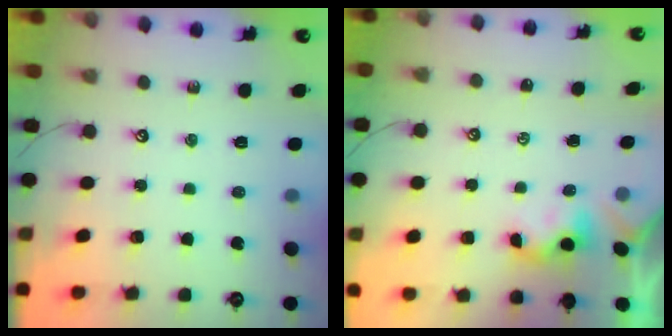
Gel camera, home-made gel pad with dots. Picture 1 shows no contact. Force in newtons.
{"total": 0.8, "press": 0.6, "slide": 0.4}